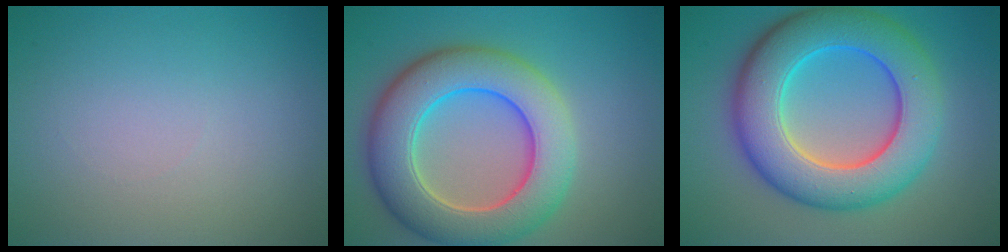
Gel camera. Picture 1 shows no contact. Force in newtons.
{"total": 9.7, "press": 9.7, "slide": 0.3}
{"total": 10.6, "press": 10.6, "slide": 0.2}